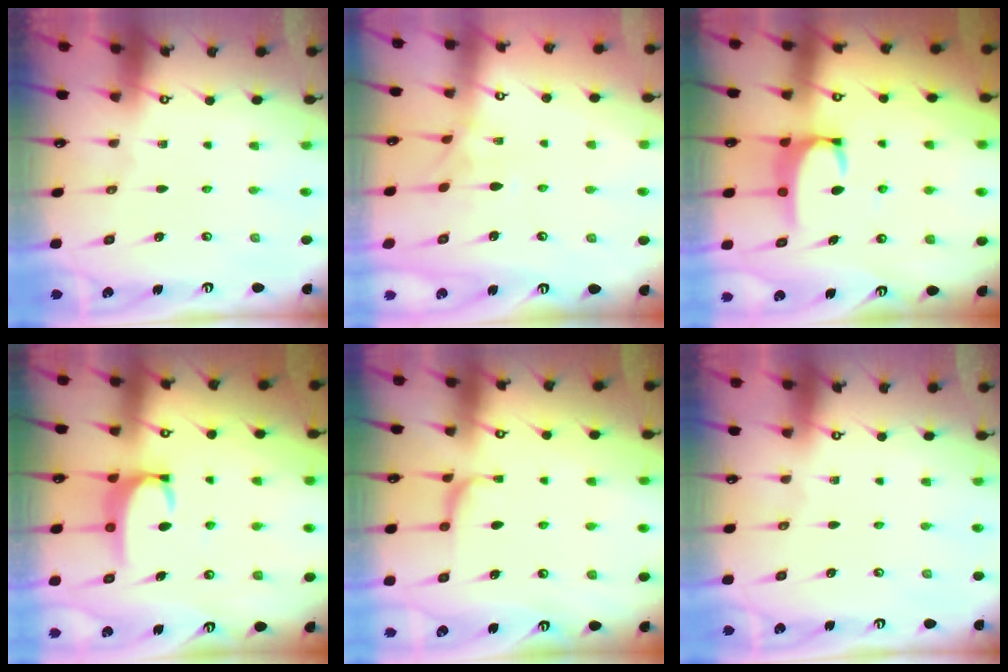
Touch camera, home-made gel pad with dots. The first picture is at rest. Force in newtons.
{"total": 2.8, "press": 2.7, "slide": 0.8}
{"total": 4.0, "press": 3.9, "slide": 0.5}
{"total": 3.7, "press": 3.7, "slide": 0.4}
{"total": 1.2, "press": 0.8, "slide": 0.8}
{"total": 0.0}